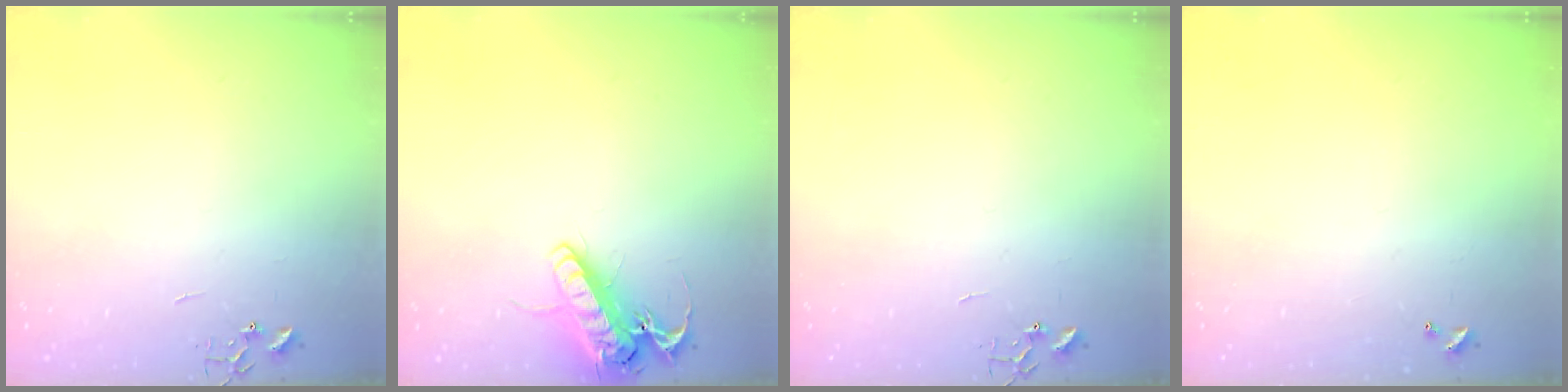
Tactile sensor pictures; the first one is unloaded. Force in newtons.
{"total": 14.1, "press": 13.9, "slide": 2.6}
{"total": 0.0}
{"total": 0.0}